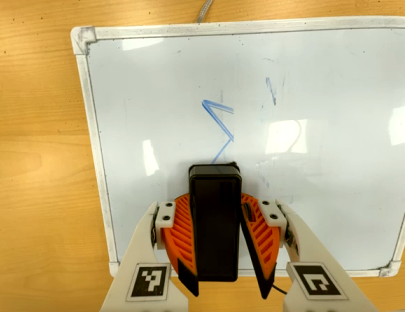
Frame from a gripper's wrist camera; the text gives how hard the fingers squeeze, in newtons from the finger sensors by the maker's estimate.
{"total": 9.8, "left": 8.7, "right": 10.8}